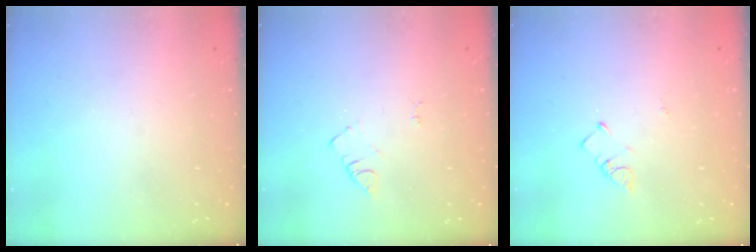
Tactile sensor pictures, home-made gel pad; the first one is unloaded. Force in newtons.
{"total": 3.6, "press": 3.6, "slide": 0.5}
{"total": 2.8, "press": 2.8, "slide": 0.5}